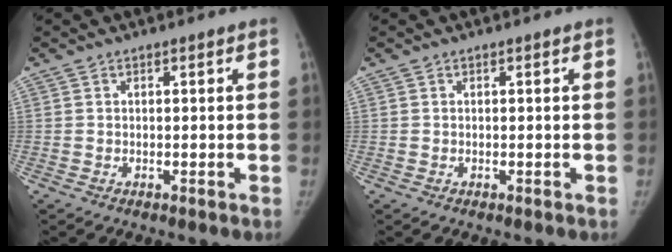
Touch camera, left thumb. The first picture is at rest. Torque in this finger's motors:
{"motor_torque": [-0.10, 0.20, -0.36, 0.10, -0.03]}